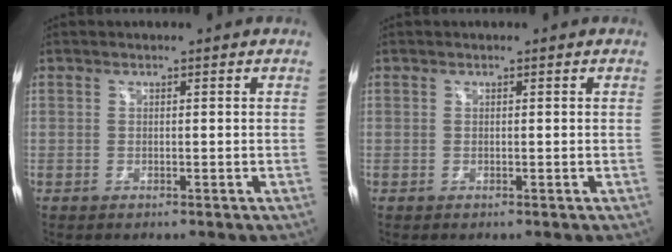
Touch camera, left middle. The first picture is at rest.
{"total": 0.0}